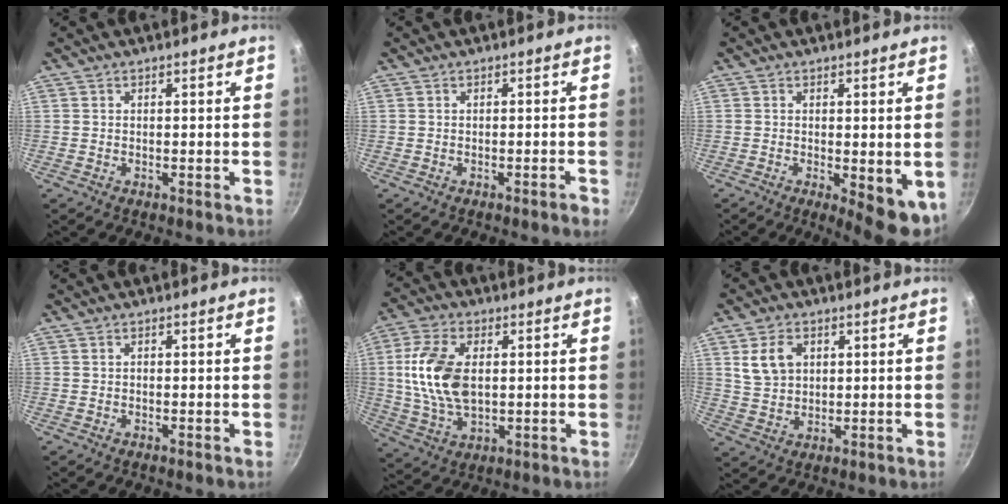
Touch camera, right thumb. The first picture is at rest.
{"total": 1.3, "force": [-0.9, -0.1, 1.0], "torque": [-0.022, 0.009, -0.010]}
{"total": 10.7, "force": [-2.9, 3.4, 9.8], "torque": [-0.097, -0.005, -0.028]}
{"total": 0.0}
{"total": 13.4, "force": [1.5, 7.8, 10.8], "torque": [-0.202, 0.000, 0.029]}
{"total": 7.2, "force": [2.4, 5.2, 4.3], "torque": [-0.065, -0.005, 0.048]}